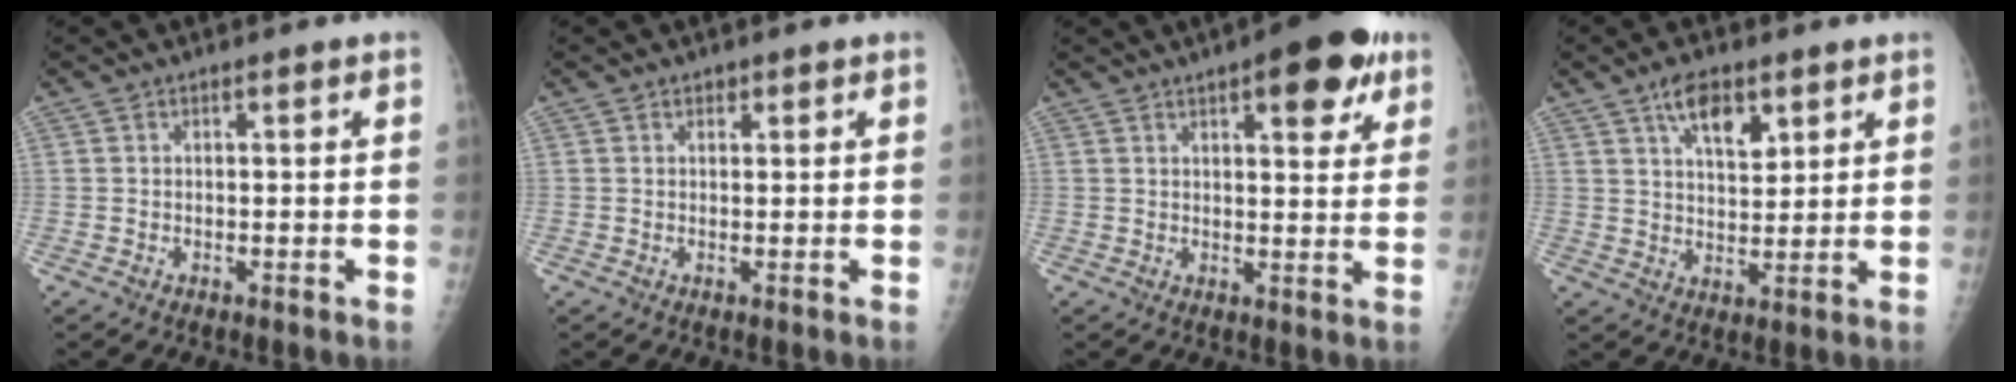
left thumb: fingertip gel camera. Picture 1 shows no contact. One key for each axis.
{"total": 0.8, "fx": 0.5, "fy": 0.6, "fz": 0.2, "tx": 0.008, "ty": -0.003, "tz": 0.005}
{"total": 11.2, "fx": 5.8, "fy": 4.1, "fz": 8.6, "tx": -0.077, "ty": -0.018, "tz": 0.068}
{"total": 7.5, "fx": 4.2, "fy": 3.6, "fz": 5.1, "tx": -0.064, "ty": -0.024, "tz": 0.071}